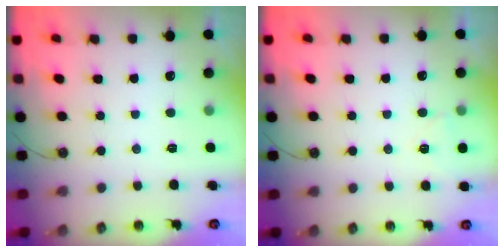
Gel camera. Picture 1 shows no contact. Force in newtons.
{"total": 4.4, "press": 3.7, "slide": 2.5}